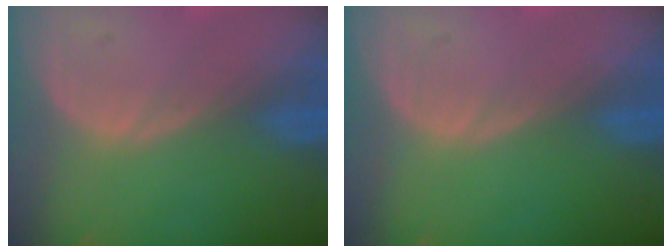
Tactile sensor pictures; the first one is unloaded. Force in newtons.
{"total": 0.0}